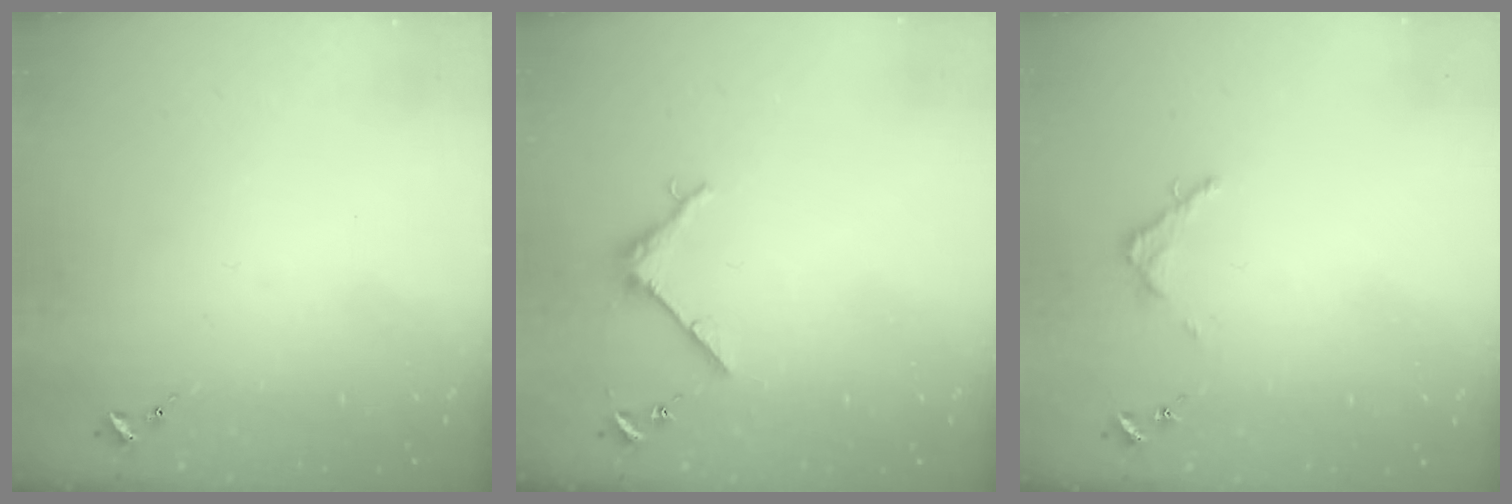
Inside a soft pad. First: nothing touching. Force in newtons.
{"total": 4.0, "press": 4.0, "slide": 0.4}
{"total": 3.1, "press": 3.1, "slide": 0.4}